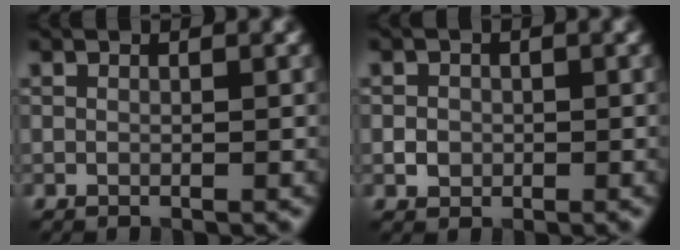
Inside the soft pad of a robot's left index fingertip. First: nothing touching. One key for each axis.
{"total": 1.3, "fx": -0.2, "fy": 1.2, "fz": 0.4, "tx": -0.002, "ty": -0.003, "tz": -0.006}